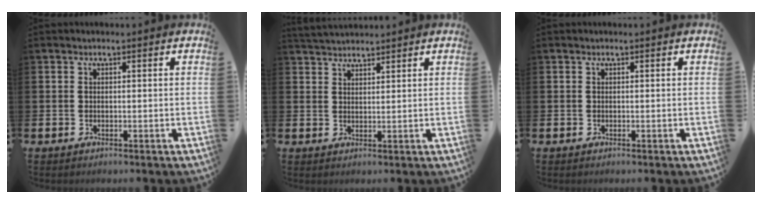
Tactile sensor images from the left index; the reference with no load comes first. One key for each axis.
{"total": 3.2, "fx": 3.2, "fy": 0.5, "fz": 0.3, "tx": -0.008, "ty": -0.012, "tz": 0.059}
{"total": 0.0}